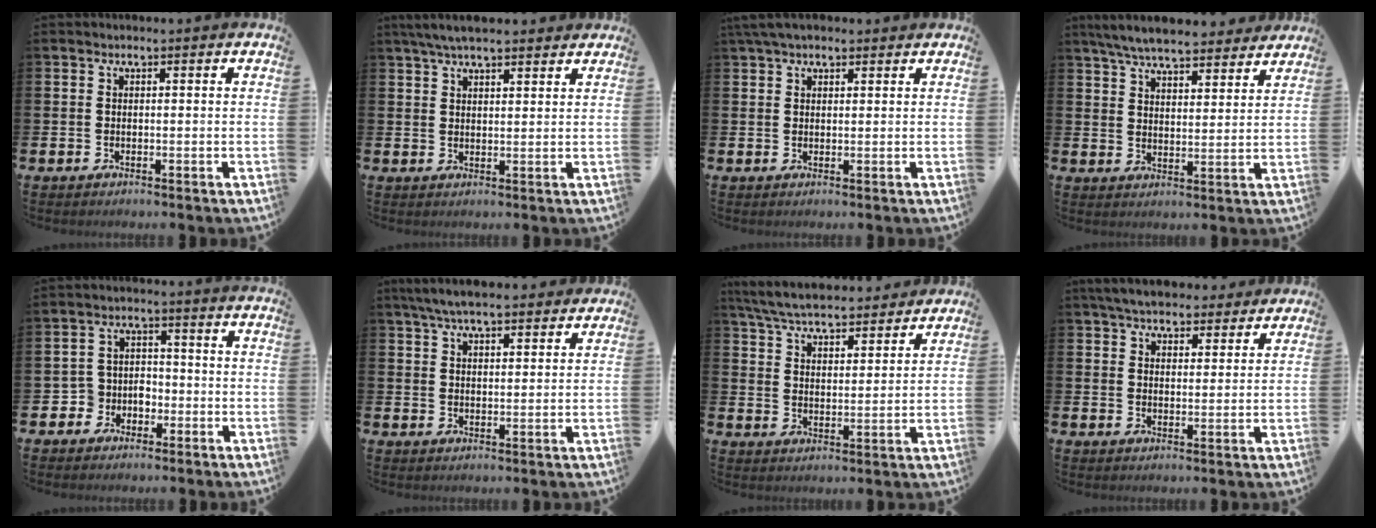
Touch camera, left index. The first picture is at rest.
{"total": 4.8, "force": [4.3, 1.0, 2.0], "torque": [-0.040, -0.009, 0.077]}
{"total": 3.4, "force": [2.7, 1.2, 1.6], "torque": [-0.036, 0.001, 0.050]}
{"total": 7.2, "force": [6.8, 1.2, 2.0], "torque": [-0.055, -0.034, 0.121]}
{"total": 3.8, "force": [-2.0, 3.3, 0.1], "torque": [-0.020, 0.004, -0.045]}
{"total": 5.9, "force": [5.4, 1.0, 2.1], "torque": [-0.045, -0.015, 0.097]}
{"total": 6.8, "force": [6.5, 1.0, 1.5], "torque": [-0.060, -0.040, 0.116]}
{"total": 5.6, "force": [5.4, 1.4, 1.0], "torque": [-0.036, -0.020, 0.098]}